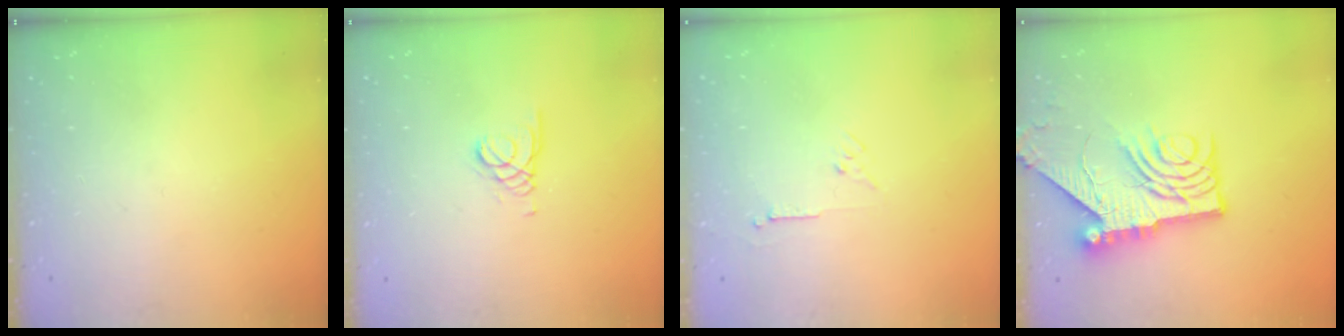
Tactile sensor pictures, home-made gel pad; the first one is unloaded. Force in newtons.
{"total": 1.6, "press": 1.6, "slide": 0.0}
{"total": 3.5, "press": 3.4, "slide": 0.7}
{"total": 12.6, "press": 12.6, "slide": 1.5}